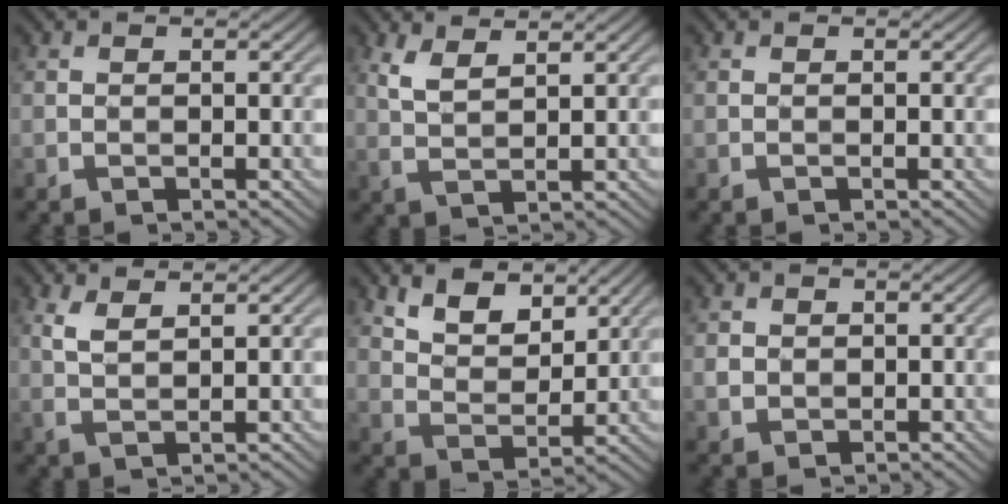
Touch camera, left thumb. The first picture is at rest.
{"total": 3.8, "force": [2.6, 0.8, 2.7], "torque": [-0.073, 0.004, 0.058]}
{"total": 0.0}
{"total": 3.2, "force": [2.1, 0.7, 2.3], "torque": [-0.064, 0.004, 0.048]}
{"total": 6.9, "force": [4.7, 3.3, 3.8], "torque": [-0.082, -0.004, 0.088]}
{"total": 1.5, "force": [0.2, 1.4, 0.4], "torque": [-0.017, -0.004, 0.004]}